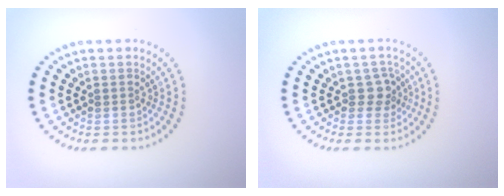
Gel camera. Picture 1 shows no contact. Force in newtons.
{"total": 2.0, "press": 1.8, "slide": 1.0}